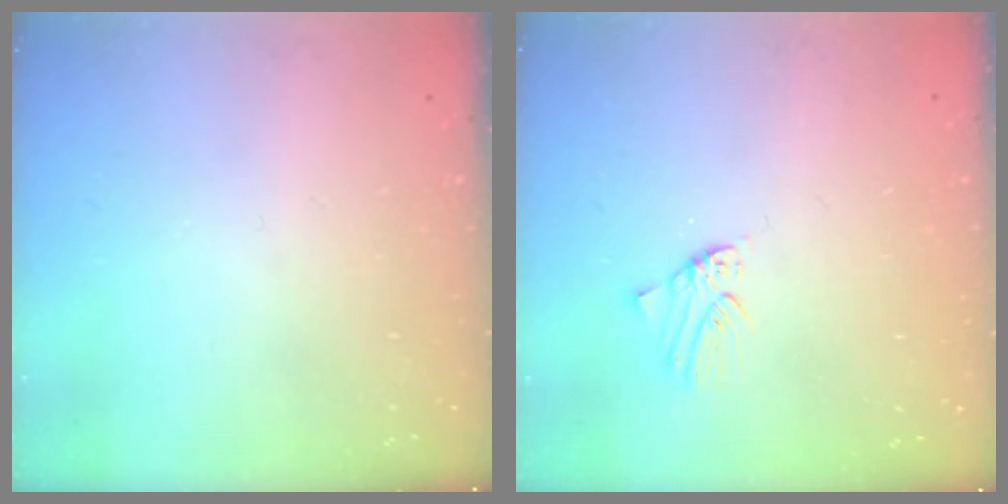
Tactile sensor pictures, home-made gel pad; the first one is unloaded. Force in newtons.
{"total": 0.0}